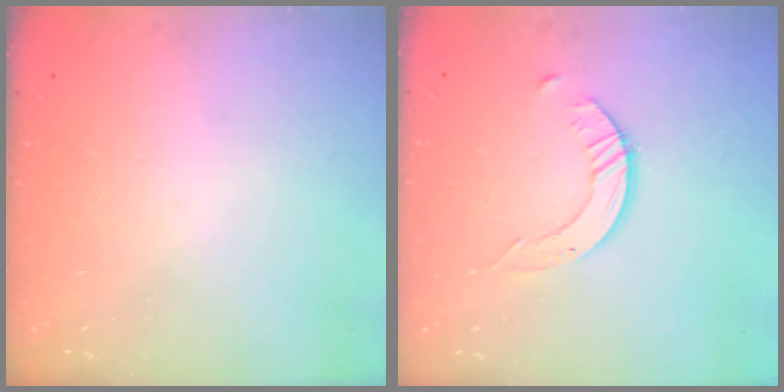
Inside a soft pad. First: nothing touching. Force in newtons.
{"total": 2.4, "press": 2.4, "slide": 0.3}